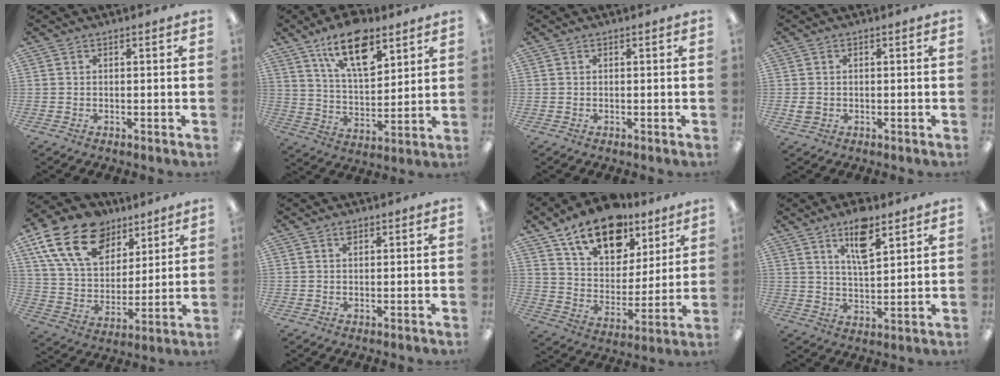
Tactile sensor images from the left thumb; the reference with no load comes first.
{"total": 15.3, "force": [9.6, 7.0, 9.7], "torque": [-0.157, -0.035, 0.166]}
{"total": 0.0}
{"total": 2.1, "force": [-0.2, 1.7, 1.2], "torque": [-0.027, 0.002, -0.005]}
{"total": 20.8, "force": [11.8, 13.0, 11.0], "torque": [-0.207, -0.046, 0.218]}
{"total": 1.4, "force": [0.9, 0.7, 0.9], "torque": [-0.011, -0.001, 0.015]}
{"total": 17.4, "force": [11.8, 9.7, 8.3], "torque": [-0.136, -0.064, 0.212]}
{"total": 9.7, "force": [6.3, 3.4, 6.5], "torque": [-0.101, -0.027, 0.105]}